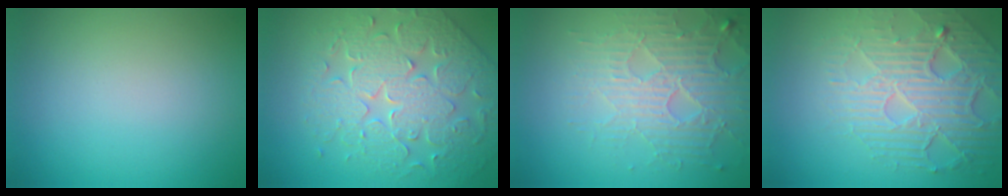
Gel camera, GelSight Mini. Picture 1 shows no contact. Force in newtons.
{"total": 5.6, "press": 5.2, "slide": 2.2}
{"total": 4.1, "press": 4.1, "slide": 0.4}
{"total": 6.9, "press": 5.0, "slide": 4.7}